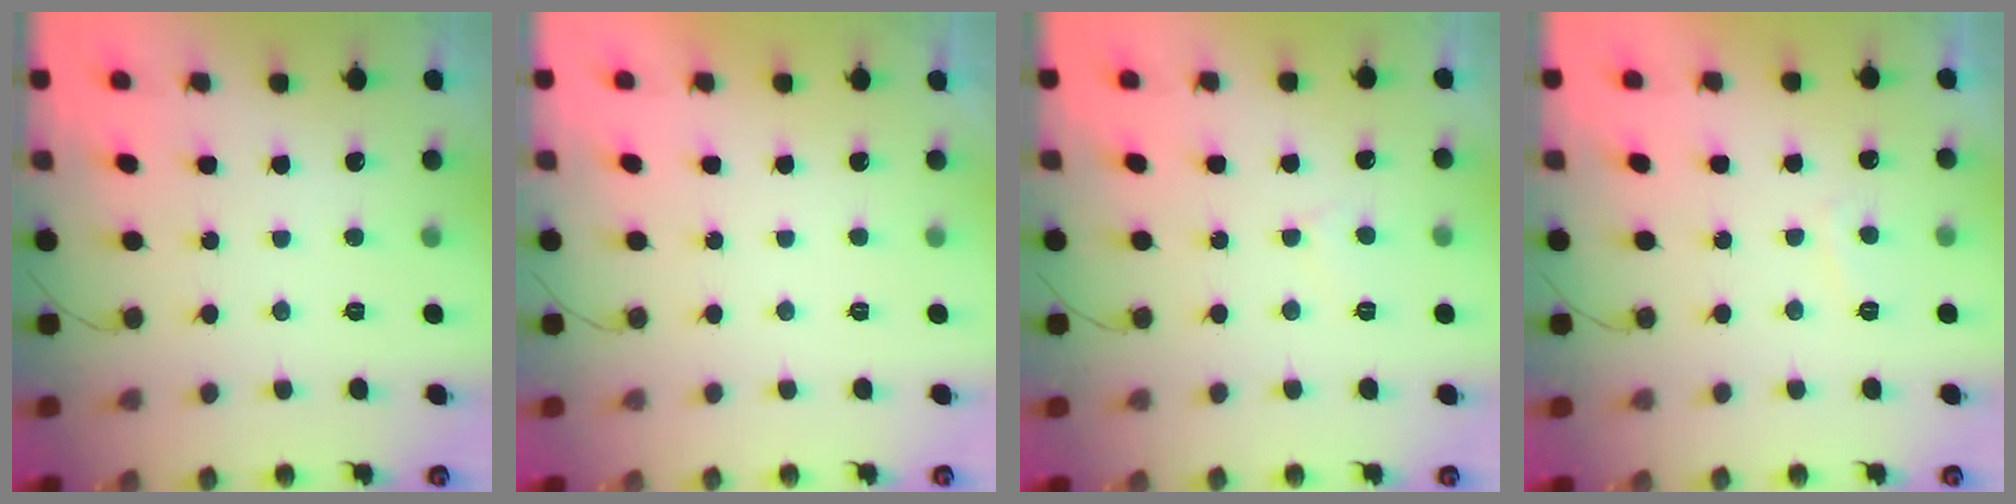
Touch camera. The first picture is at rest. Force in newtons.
{"total": 2.2, "press": 2.1, "slide": 0.4}
{"total": 3.1, "press": 3.1, "slide": 0.3}
{"total": 2.4, "press": 2.3, "slide": 0.7}